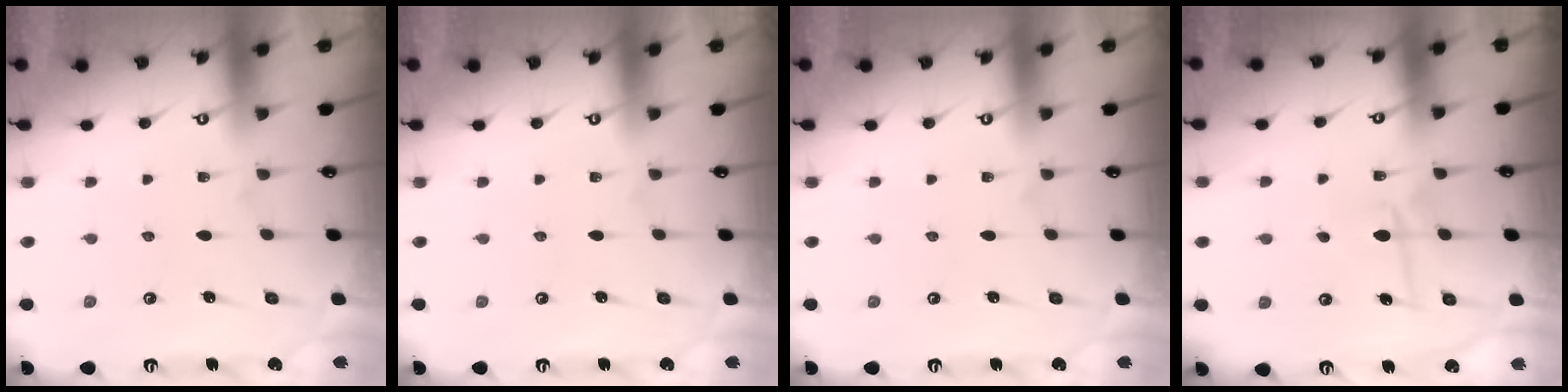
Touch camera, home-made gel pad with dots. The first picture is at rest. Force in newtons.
{"total": 0.0}
{"total": 0.0}
{"total": 7.0, "press": 7.0, "slide": 0.8}